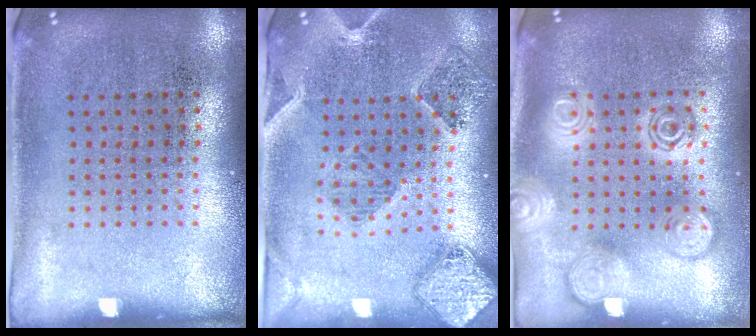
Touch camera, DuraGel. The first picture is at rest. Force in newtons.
{"total": 1.6, "press": 1.6, "slide": 0.3}
{"total": 2.7, "press": 2.7, "slide": 0.3}